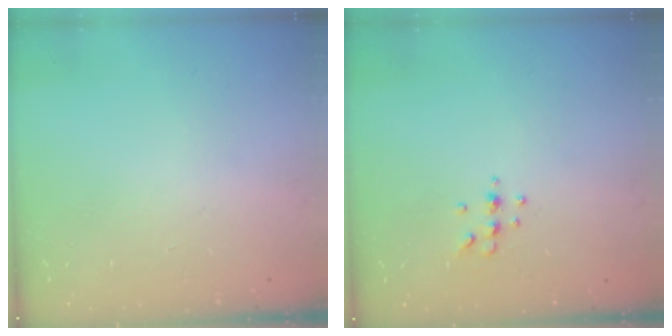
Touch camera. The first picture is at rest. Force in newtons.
{"total": 4.7, "press": 4.6, "slide": 1.1}